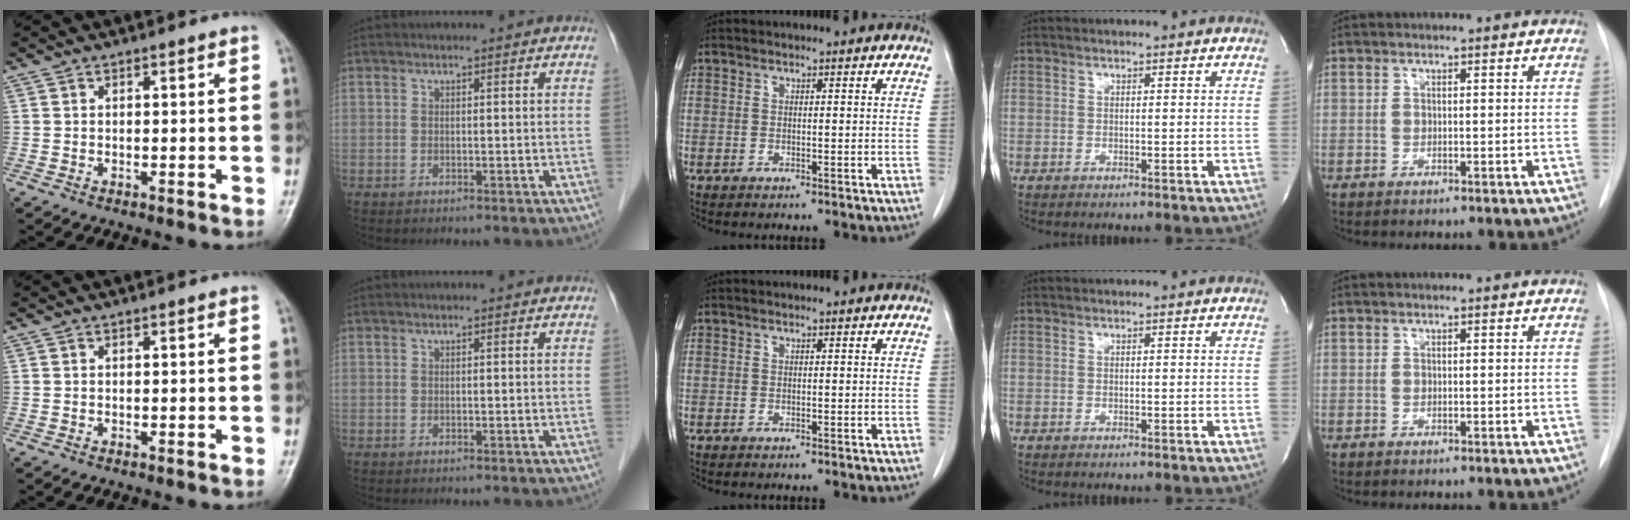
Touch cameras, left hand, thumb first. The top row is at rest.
{}